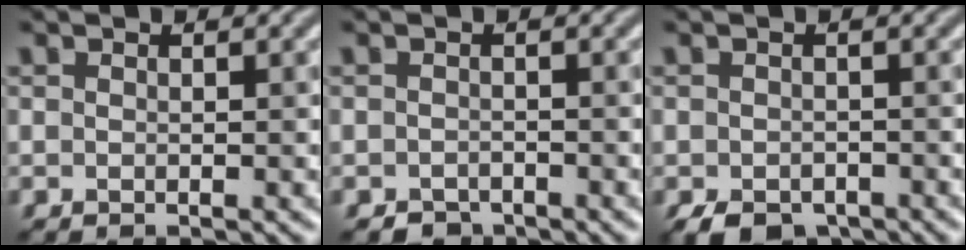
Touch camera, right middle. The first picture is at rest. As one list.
[{"total": 1.2, "force": [-1.1, 0.6, 0.0], "torque": [0.004, 0.002, -0.020]}, {"total": 3.5, "force": [-2.5, 1.9, 1.6], "torque": [-0.022, -0.011, -0.044]}]